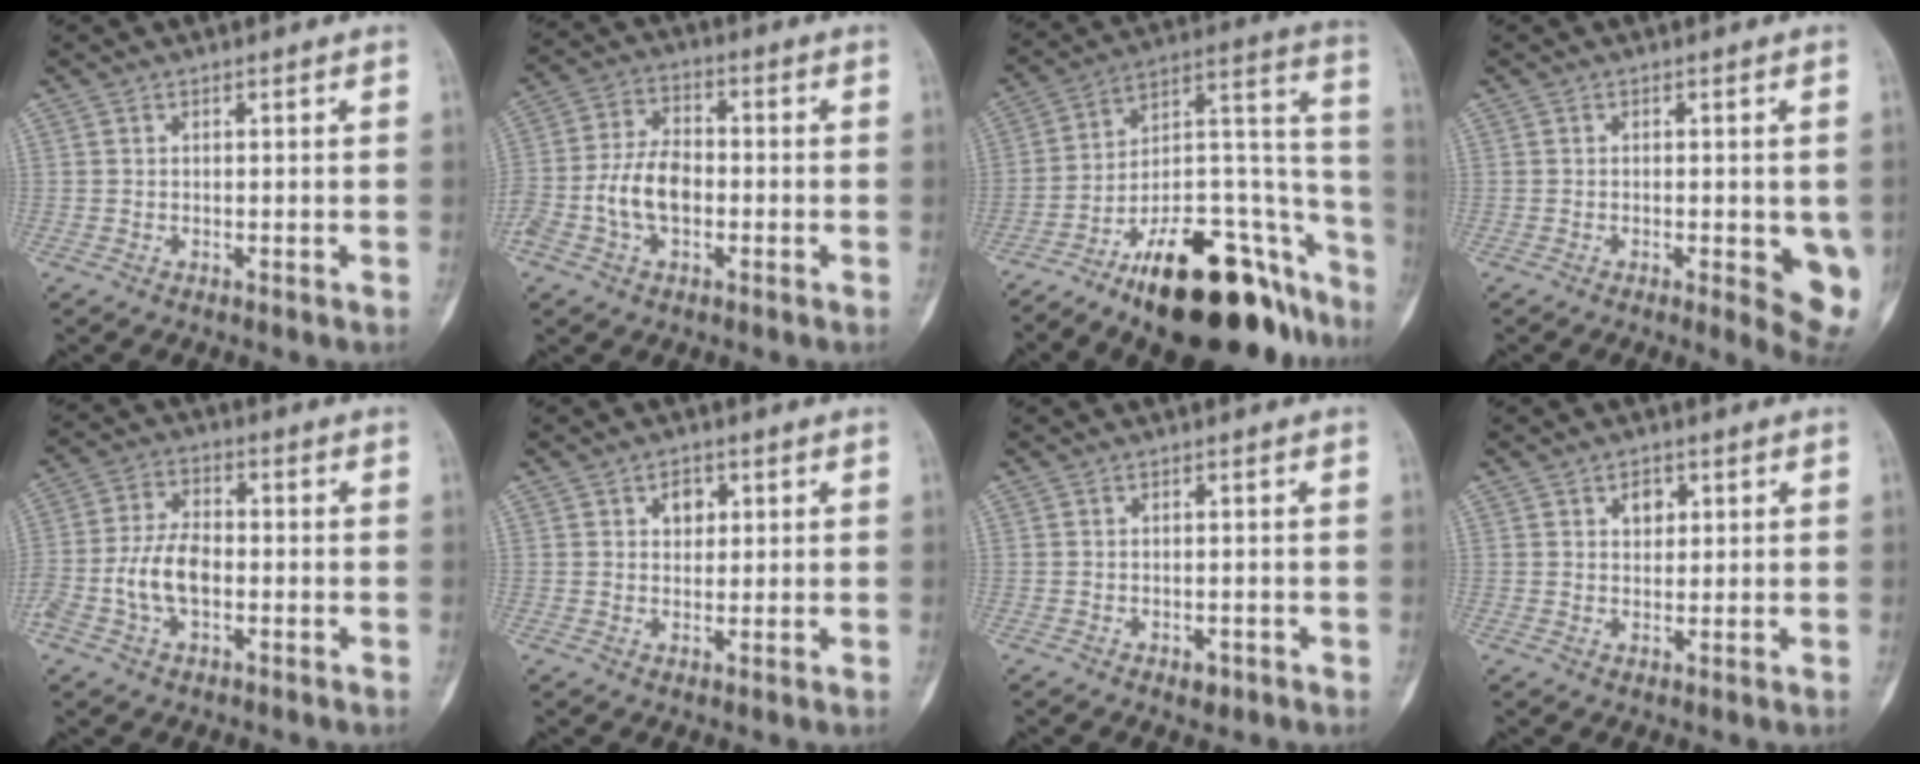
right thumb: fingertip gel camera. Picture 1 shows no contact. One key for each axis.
{"total": 10.0, "fx": -2.5, "fy": 6.4, "fz": 7.3, "tx": -0.138, "ty": 0.030, "tz": -0.053}
{"total": 29.8, "fx": -18.5, "fy": 11.5, "fz": 20.3, "tx": -0.196, "ty": 0.109, "tz": -0.286}
{"total": 8.3, "fx": -1.7, "fy": 2.9, "fz": 7.6, "tx": -0.074, "ty": -0.013, "tz": -0.016}
{"total": 9.2, "fx": -2.3, "fy": 5.6, "fz": 6.9, "tx": -0.135, "ty": 0.025, "tz": -0.049}
{"total": 3.4, "fx": 1.2, "fy": 2.6, "fz": 1.8, "tx": -0.002, "ty": -0.003, "tz": 0.016}
{"total": 2.0, "fx": -1.1, "fy": 1.3, "fz": 1.1, "tx": -0.005, "ty": 0.008, "tz": -0.009}
{"total": 3.0, "fx": 1.2, "fy": 2.3, "fz": 1.6, "tx": -0.002, "ty": -0.003, "tz": 0.017}